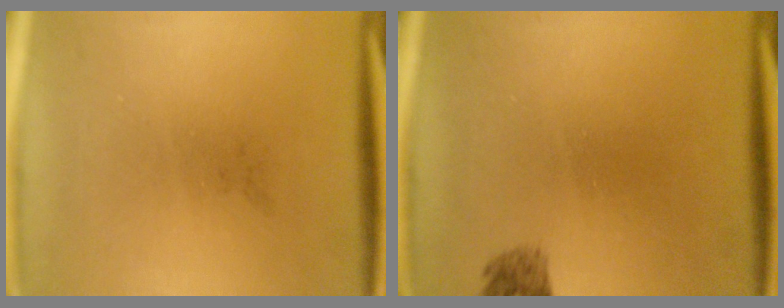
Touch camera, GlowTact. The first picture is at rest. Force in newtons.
{"total": 1.4}